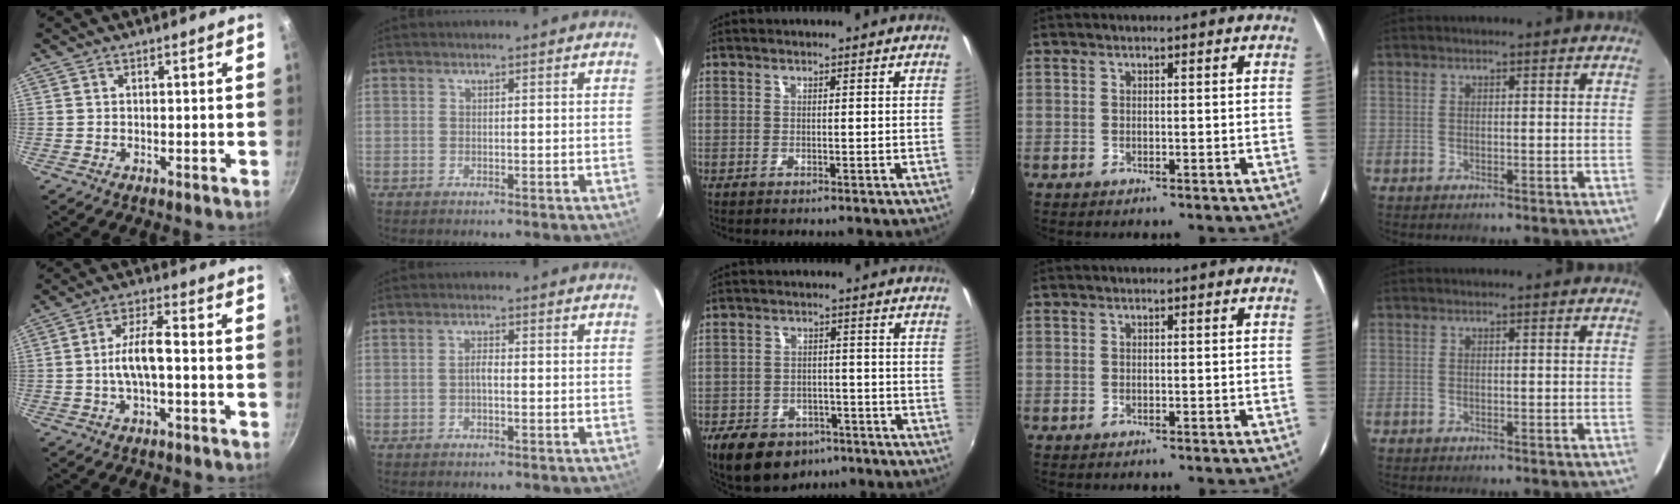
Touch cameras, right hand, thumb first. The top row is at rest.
{"thumb": {"total": 7.4, "force": [-1.0, 2.5, 6.9], "torque": [-0.127, 0.029, -0.023]}, "index": {"total": 1.5, "force": [-0.3, 0.5, 1.3], "torque": [-0.026, 0.006, -0.008]}, "middle": {"total": 12.1, "force": [-7.8, 7.7, 5.1], "torque": [-0.127, 0.005, -0.108]}}